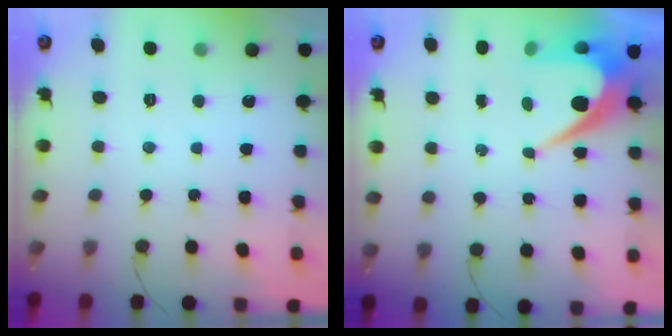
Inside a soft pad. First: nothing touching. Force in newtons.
{"total": 9.3, "press": 9.3, "slide": 0.7}